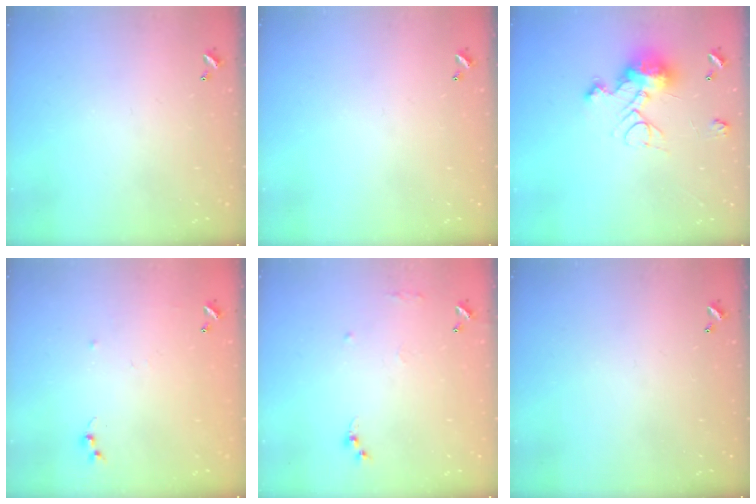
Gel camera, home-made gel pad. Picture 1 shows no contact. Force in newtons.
{"total": 0.0}
{"total": 18.1, "press": 18.1, "slide": 0.6}
{"total": 5.8, "press": 5.7, "slide": 0.8}
{"total": 7.5, "press": 7.4, "slide": 0.8}
{"total": 0.0}